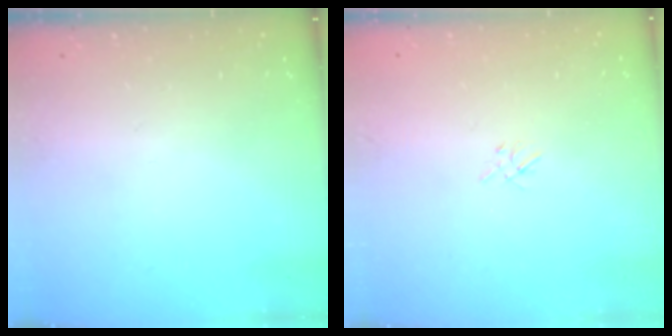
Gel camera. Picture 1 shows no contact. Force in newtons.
{"total": 2.0, "press": 2.0, "slide": 0.4}